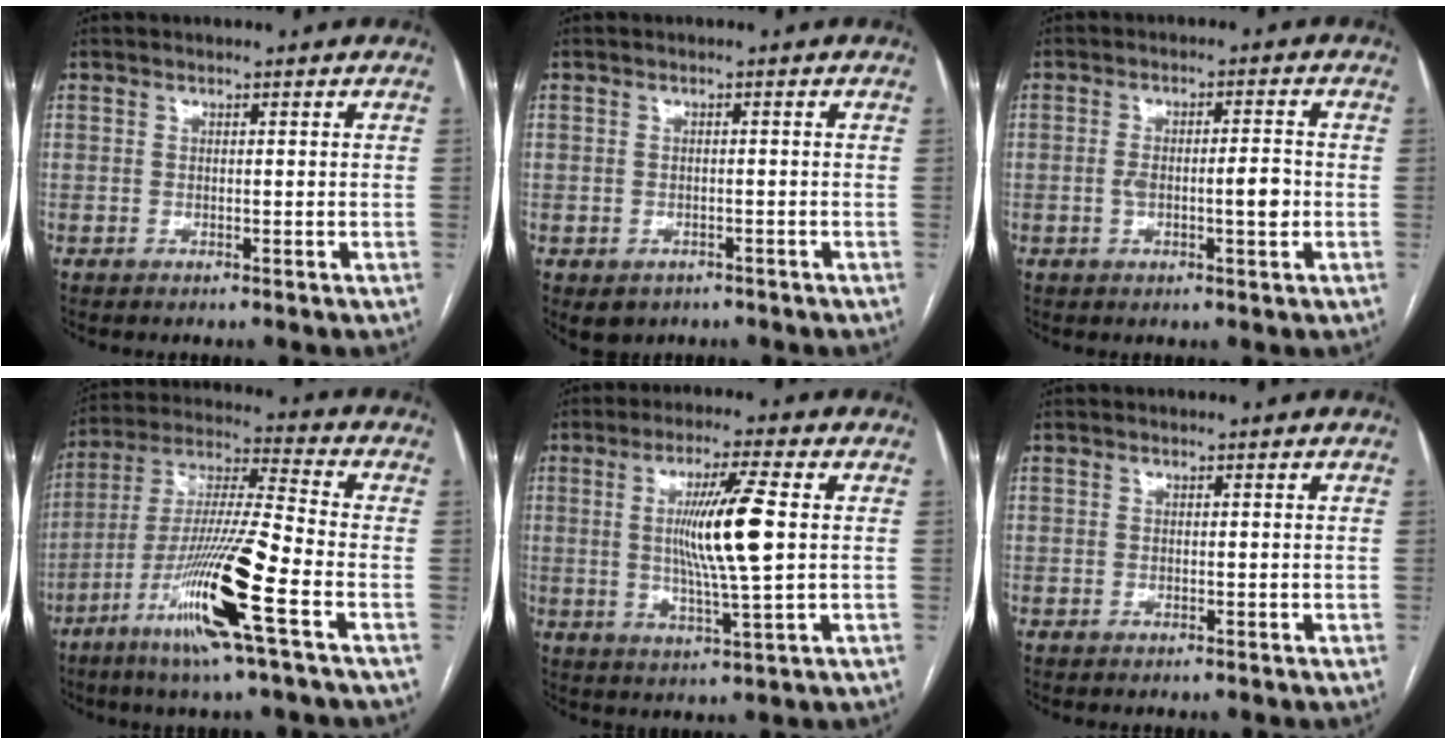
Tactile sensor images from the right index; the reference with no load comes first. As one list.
[{"total": 3.4, "force": [-2.0, 2.6, 0.8], "torque": [-0.007, 0.002, -0.022]}, {"total": 5.4, "force": [-0.8, 1.3, 5.2], "torque": [-0.098, 0.008, -0.009]}, {"total": 16.6, "force": [-7.4, -0.4, 14.9], "torque": [-0.298, -0.021, -0.139]}, {"total": 10.7, "force": [1.2, -0.1, 10.6], "torque": [-0.194, -0.006, 0.022]}, {"total": 0.0}]